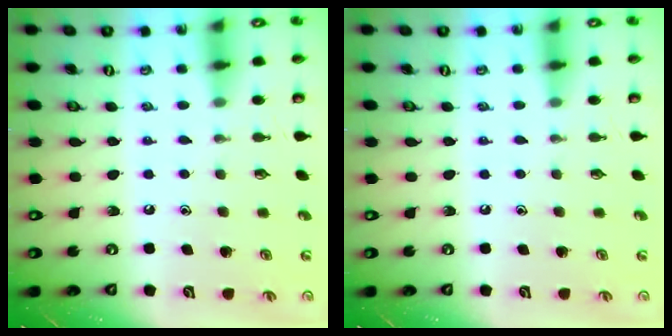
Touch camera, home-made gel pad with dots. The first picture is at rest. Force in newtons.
{"total": 0.0}